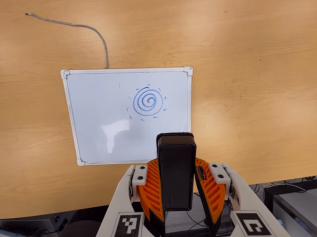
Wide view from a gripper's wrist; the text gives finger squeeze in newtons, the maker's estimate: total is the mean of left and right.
{"total": 7.0, "left": 5.7, "right": 8.4}